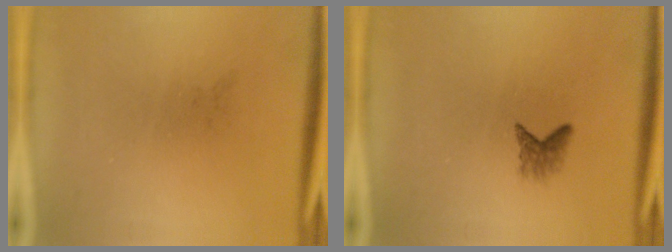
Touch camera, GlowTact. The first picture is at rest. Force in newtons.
{"total": 1.6}